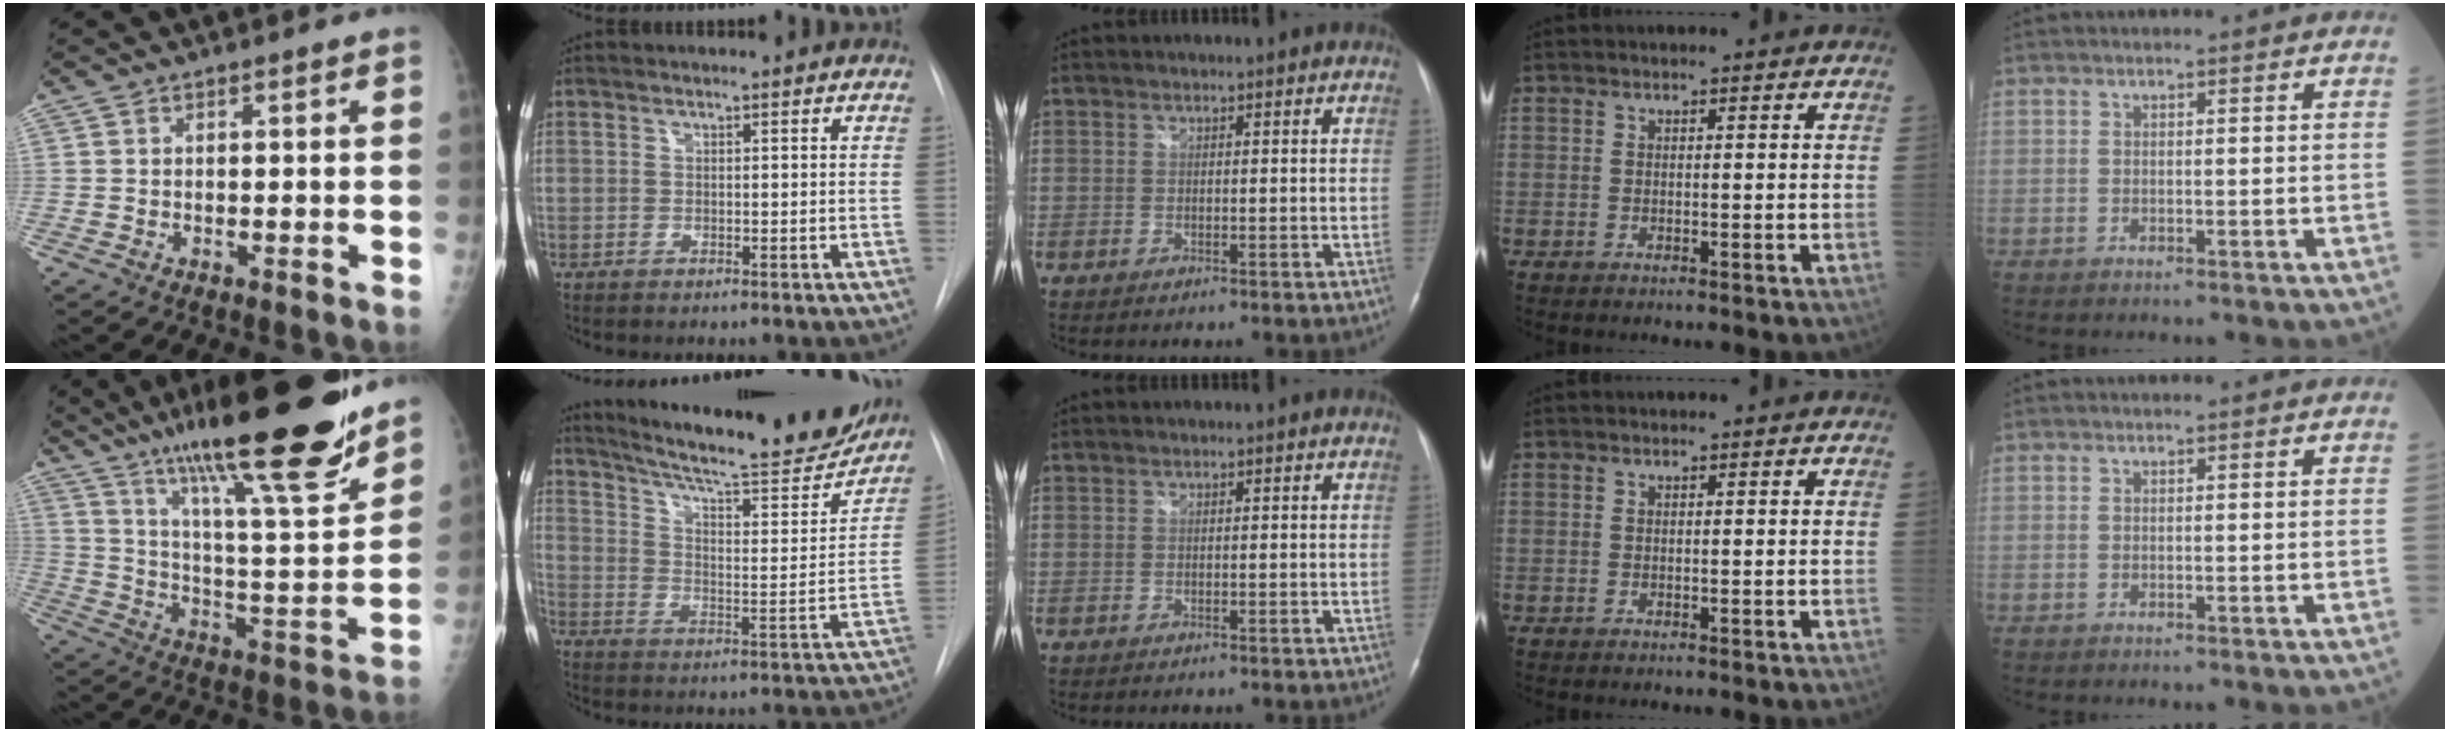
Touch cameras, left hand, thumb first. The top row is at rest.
{"thumb": {"total": 26.1, "force": [19.1, 4.0, 17.3], "torque": [-0.256, -0.073, 0.311]}, "index": {"total": 23.1, "force": [20.5, 3.0, 10.3], "torque": [-0.161, -0.044, 0.279]}}